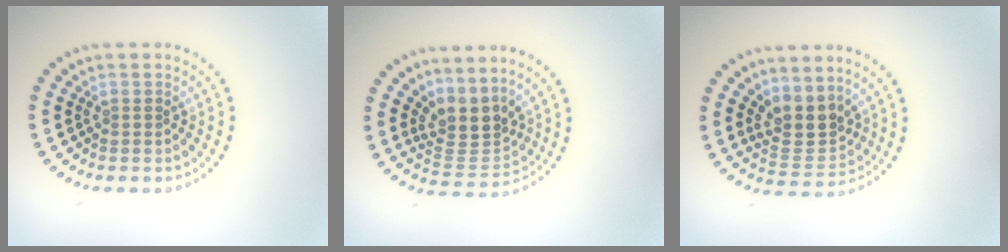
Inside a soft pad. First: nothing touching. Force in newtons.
{"total": 3.3, "press": 2.5, "slide": 2.3}
{"total": 3.4, "press": 3.0, "slide": 1.6}